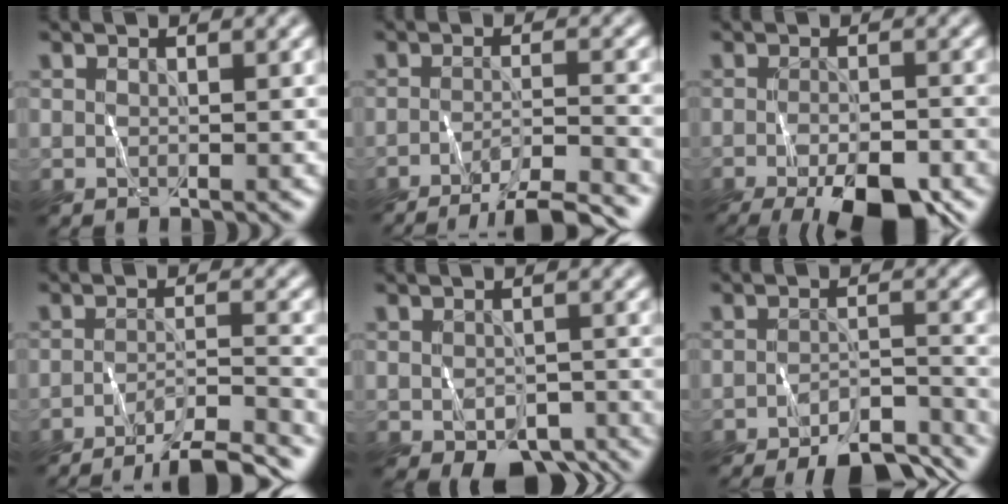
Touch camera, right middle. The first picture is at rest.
{"total": 8.1, "force": [-7.3, 1.1, 3.4], "torque": [-0.047, -0.001, -0.101]}
{"total": 8.9, "force": [-5.8, 2.8, 6.1], "torque": [-0.099, -0.018, -0.085]}
{"total": 9.0, "force": [-8.2, 1.3, 3.5], "torque": [-0.046, 0.000, -0.113]}
{"total": 4.3, "force": [-2.5, 2.3, 2.6], "torque": [-0.035, -0.011, -0.030]}
{"total": 7.4, "force": [-6.6, 1.7, 2.9], "torque": [-0.045, -0.007, -0.089]}